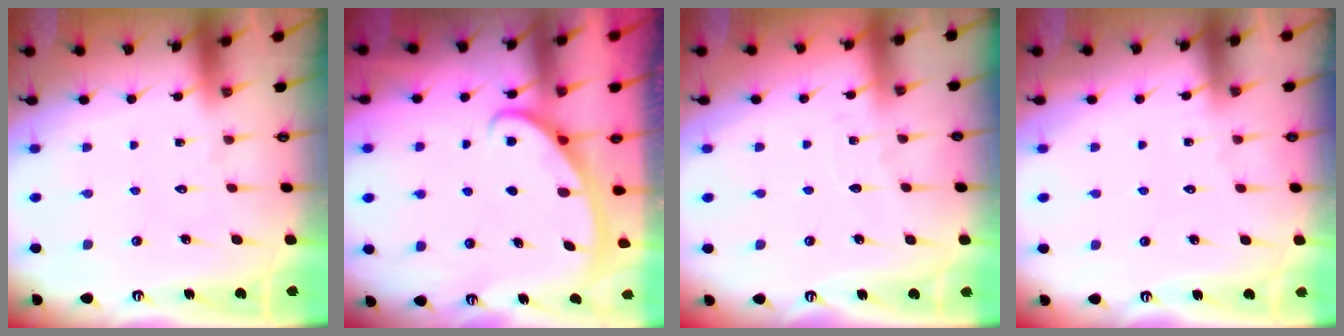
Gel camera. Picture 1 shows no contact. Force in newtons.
{"total": 3.0, "press": 3.0, "slide": 0.4}
{"total": 2.3, "press": 2.3, "slide": 0.3}
{"total": 1.5, "press": 1.5, "slide": 0.3}